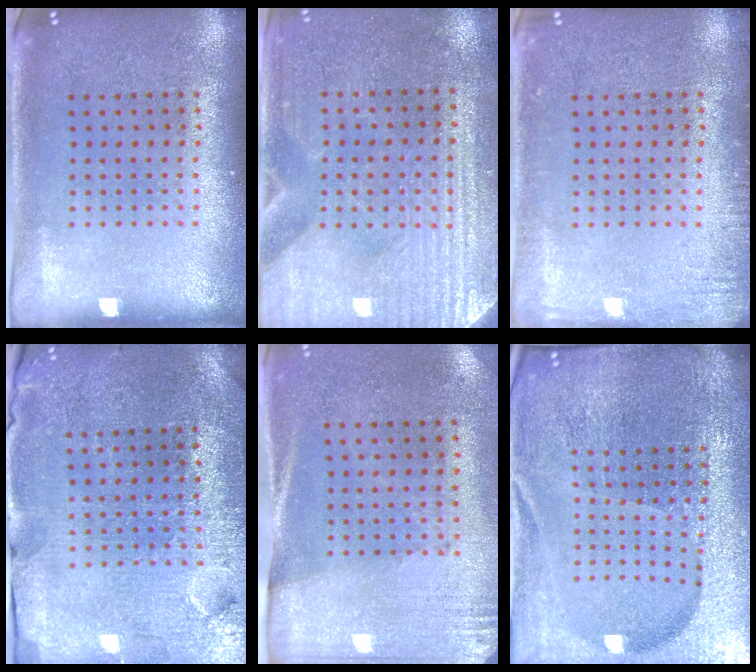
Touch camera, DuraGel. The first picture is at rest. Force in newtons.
{"total": 3.4, "press": 3.2, "slide": 1.2}
{"total": 1.7, "press": 1.7, "slide": 0.2}
{"total": 3.8, "press": 3.6, "slide": 1.1}
{"total": 2.7, "press": 2.4, "slide": 1.3}
{"total": 5.8, "press": 5.2, "slide": 2.6}